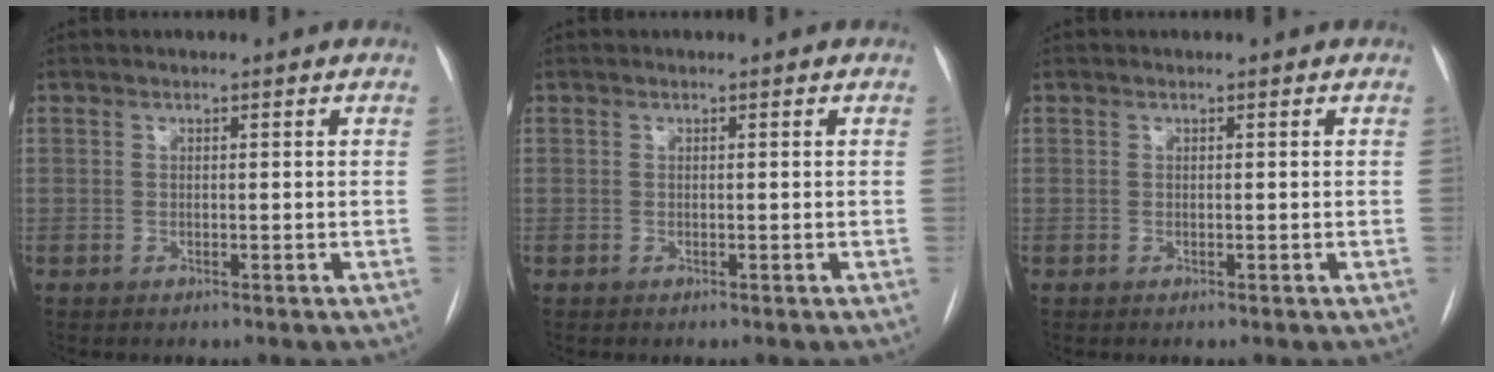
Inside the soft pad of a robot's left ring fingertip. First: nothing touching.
{"total": 0.0}
{"total": 0.0}